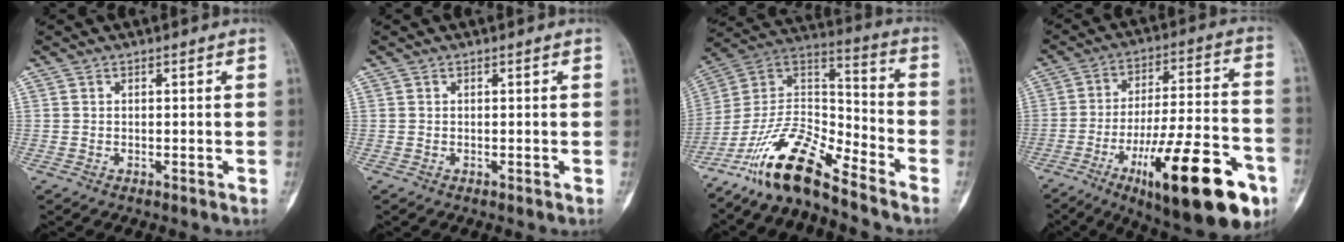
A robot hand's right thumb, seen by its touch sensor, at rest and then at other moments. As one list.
[{"total": 0.0}, {"total": 15.8, "force": [-12.2, 3.8, 9.2], "torque": [-0.162, 0.090, -0.234]}, {"total": 25.5, "force": [-11.9, 7.3, 21.4], "torque": [-0.293, 0.055, -0.173]}]